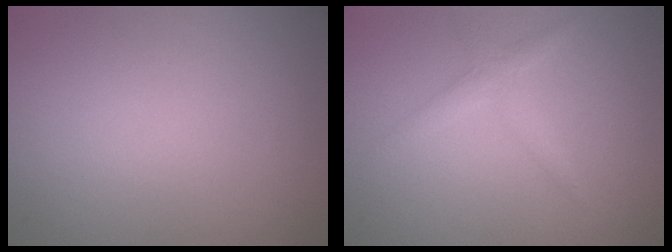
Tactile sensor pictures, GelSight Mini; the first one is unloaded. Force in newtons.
{"total": 1.7, "press": 1.7, "slide": 0.1}